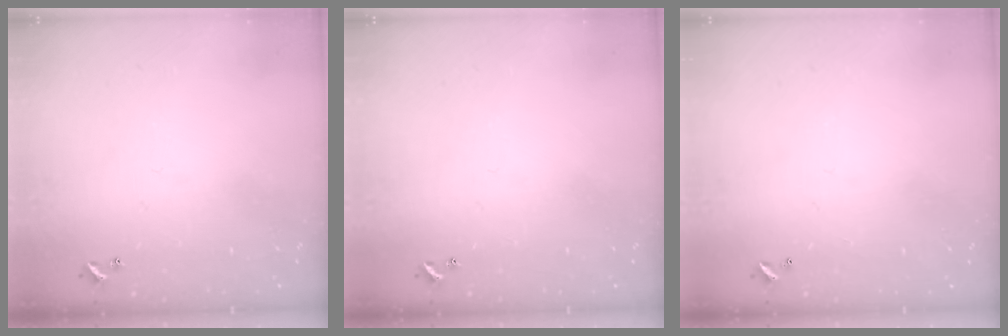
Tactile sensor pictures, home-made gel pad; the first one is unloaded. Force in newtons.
{"total": 0.0}
{"total": 2.9, "press": 2.9, "slide": 0.1}